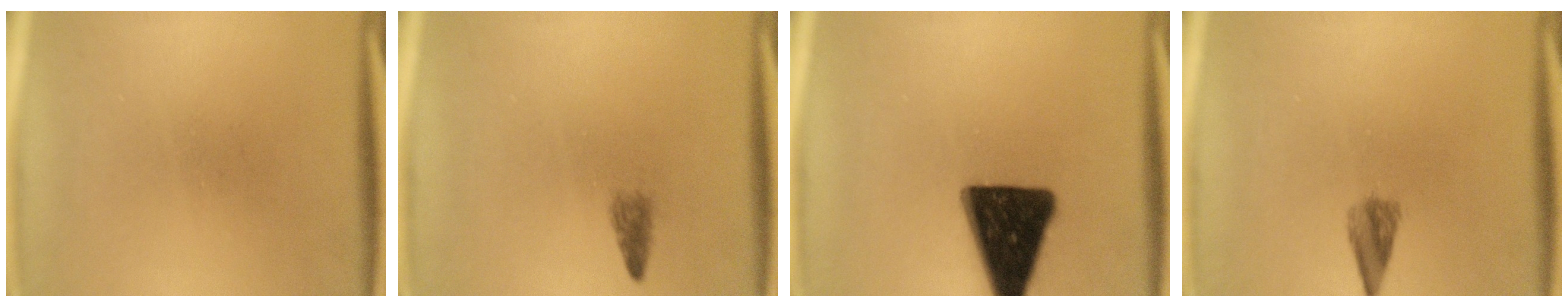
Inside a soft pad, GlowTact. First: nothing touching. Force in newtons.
{"total": 1.4}
{"total": 17.6}
{"total": 2.5}